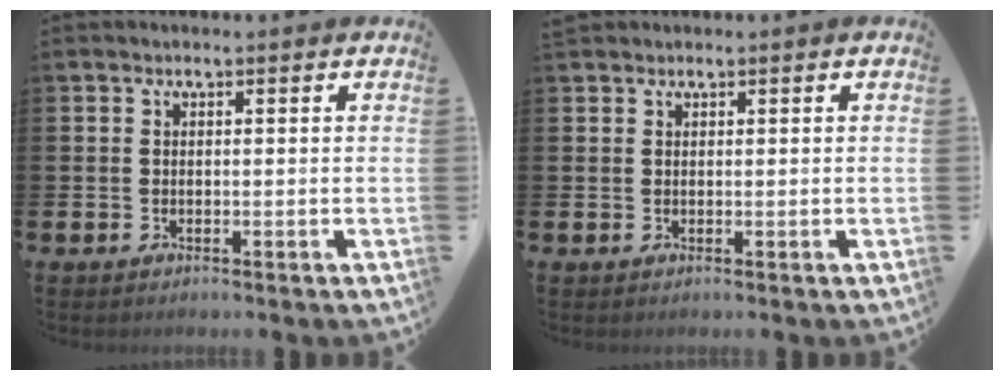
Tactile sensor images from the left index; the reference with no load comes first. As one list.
[{"total": 0.9, "force": [0.9, 0.3, -0.1], "torque": [0.017, -0.003, 0.013]}]